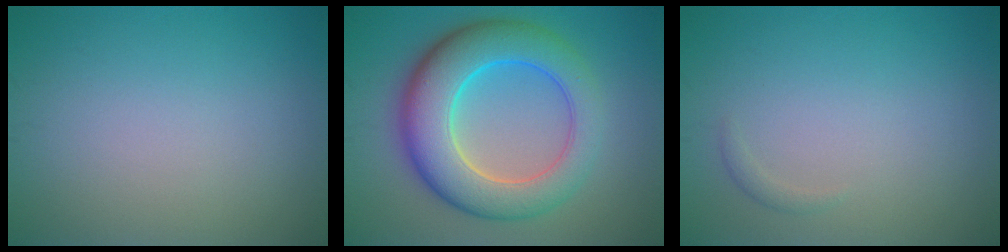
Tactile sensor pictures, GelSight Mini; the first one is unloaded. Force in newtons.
{"total": 9.8, "press": 9.8, "slide": 0.2}
{"total": 0.6, "press": 0.6, "slide": 0.0}